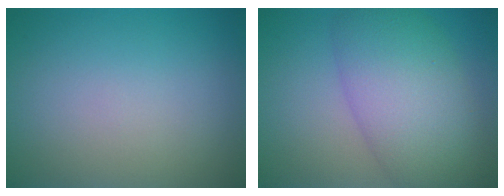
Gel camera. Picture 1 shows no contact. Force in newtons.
{"total": 8.4, "press": 8.4, "slide": 0.2}